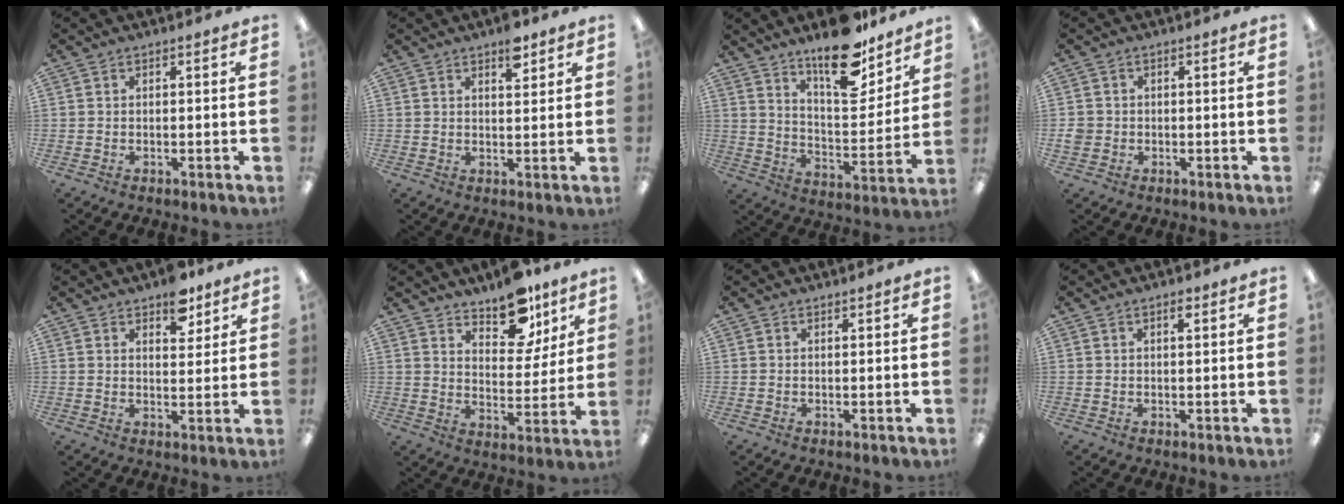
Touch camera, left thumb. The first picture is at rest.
{"total": 5.7, "force": [3.8, 2.5, 3.4], "torque": [-0.035, -0.019, 0.060]}
{"total": 18.4, "force": [14.0, 6.9, 9.8], "torque": [-0.142, -0.096, 0.238]}
{"total": 2.5, "force": [-0.3, 2.4, 0.6], "torque": [-0.011, 0.005, -0.007]}
{"total": 8.0, "force": [5.7, 4.1, 3.8], "torque": [-0.034, -0.029, 0.095]}
{"total": 12.5, "force": [9.6, 6.0, 5.2], "torque": [-0.065, -0.062, 0.172]}
{"total": 0.6, "force": [0.6, 0.1, 0.0], "torque": [-0.001, 0.000, 0.012]}
{"total": 1.8, "force": [1.2, 0.6, 1.1], "torque": [-0.016, -0.002, 0.020]}